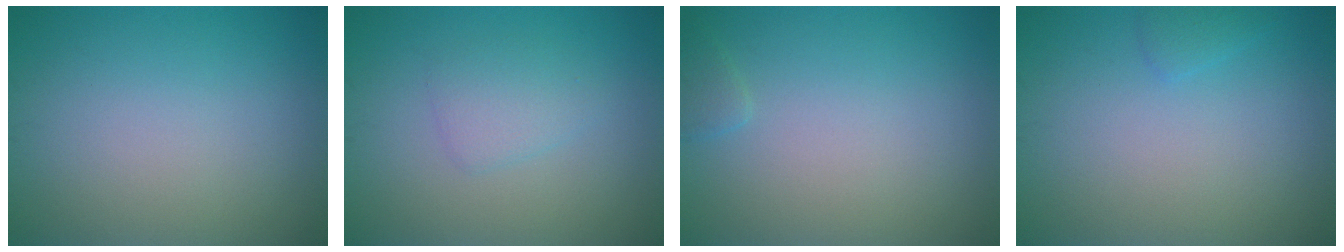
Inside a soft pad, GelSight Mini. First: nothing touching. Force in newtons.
{"total": 1.9, "press": 1.9, "slide": 0.0}
{"total": 0.9, "press": 0.9, "slide": 0.1}
{"total": 0.9, "press": 0.9, "slide": 0.1}